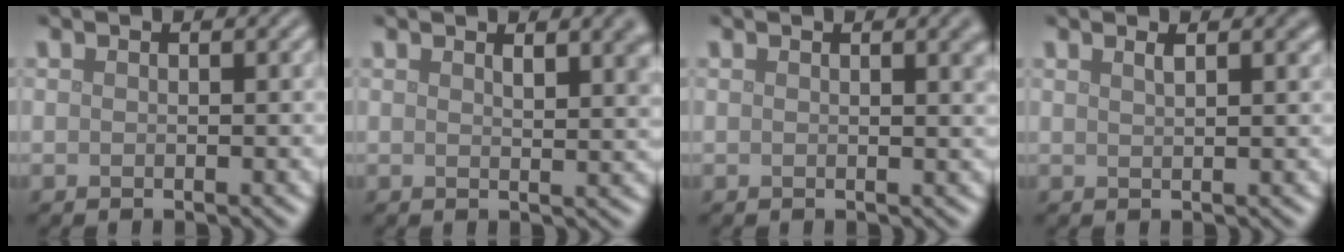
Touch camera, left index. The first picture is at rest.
{"total": 3.4, "force": [1.9, 1.2, 2.6], "torque": [-0.023, 0.003, 0.026]}
{"total": 2.2, "force": [1.0, 0.8, 1.8], "torque": [-0.009, 0.007, 0.010]}
{"total": 2.1, "force": [1.3, 0.8, 1.5], "torque": [-0.008, 0.009, 0.014]}